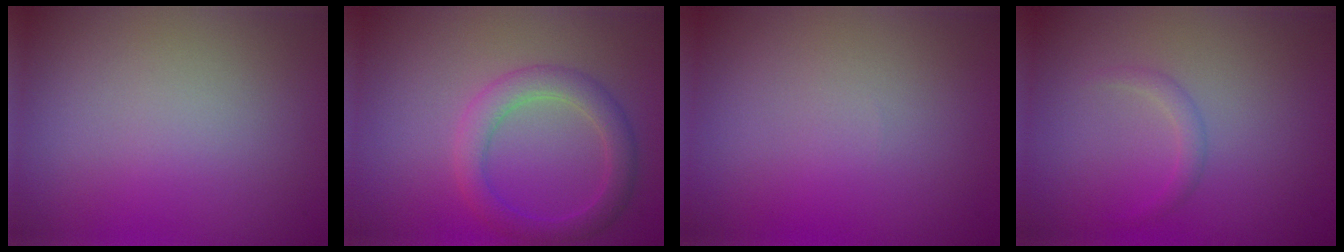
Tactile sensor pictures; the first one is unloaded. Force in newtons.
{"total": 3.4, "press": 3.4, "slide": 0.2}
{"total": 0.0}
{"total": 1.0, "press": 1.0, "slide": 0.1}